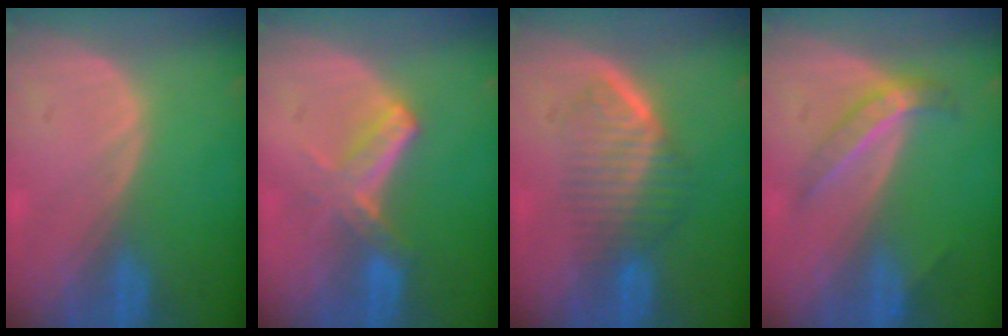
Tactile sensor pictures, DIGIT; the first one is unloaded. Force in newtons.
{"total": 5.8, "press": 5.2, "slide": 2.5}
{"total": 6.7, "press": 5.8, "slide": 3.2}
{"total": 4.0, "press": 3.9, "slide": 0.7}